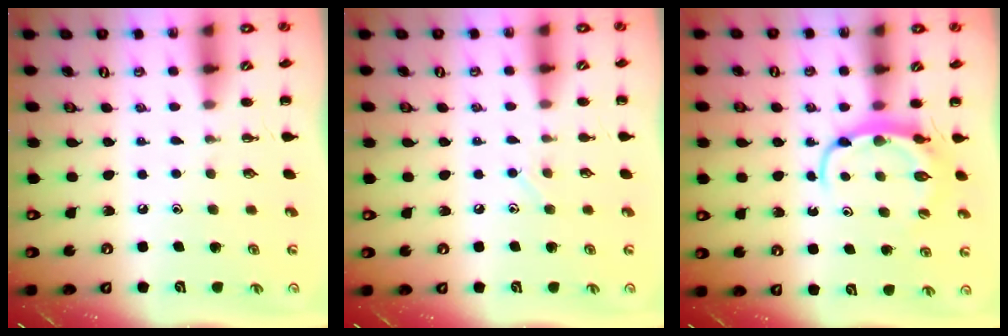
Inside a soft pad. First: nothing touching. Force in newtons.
{"total": 5.4, "press": 5.2, "slide": 1.5}
{"total": 6.4, "press": 6.3, "slide": 0.6}